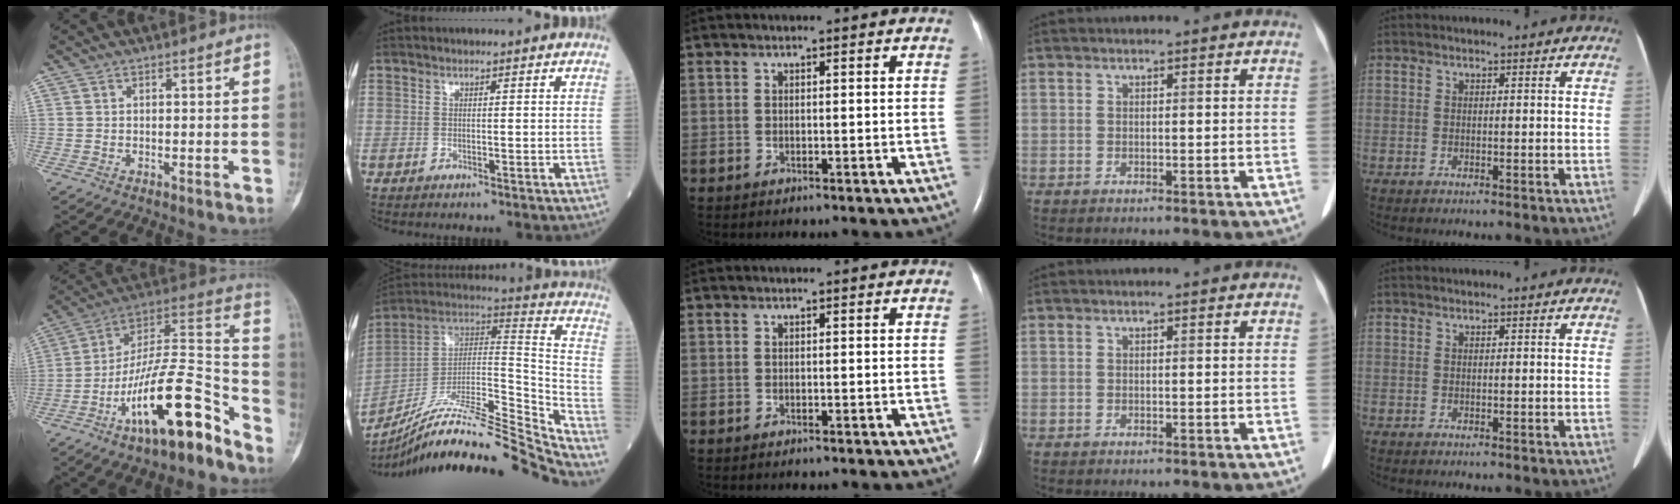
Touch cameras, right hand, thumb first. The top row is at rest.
{"thumb": {"total": 21.4, "force": [-12.7, 6.0, 16.2], "torque": [-0.267, 0.101, -0.219]}, "index": {"total": 28.4, "force": [-25.6, 0.0, 12.5], "torque": [-0.169, -0.005, -0.401]}}